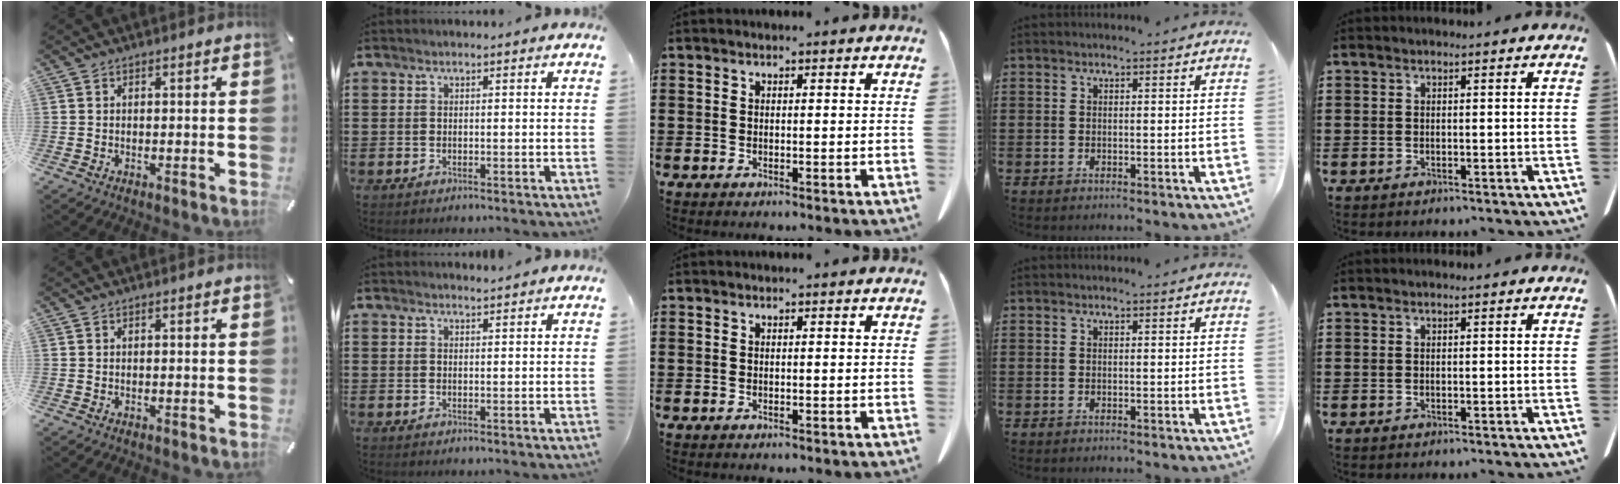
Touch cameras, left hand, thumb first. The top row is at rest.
{"index": {"total": 1.1, "force": [1.1, 0.0, 0.2], "torque": [-0.005, -0.001, 0.021]}}